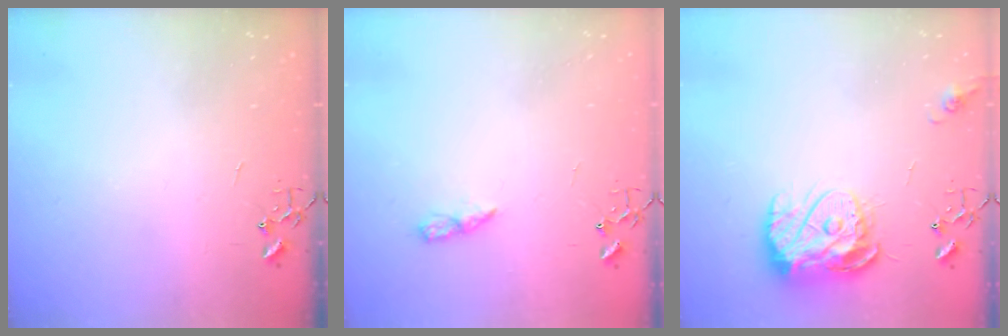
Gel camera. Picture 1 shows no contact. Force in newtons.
{"total": 6.0, "press": 6.0, "slide": 0.2}
{"total": 13.9, "press": 13.8, "slide": 1.4}